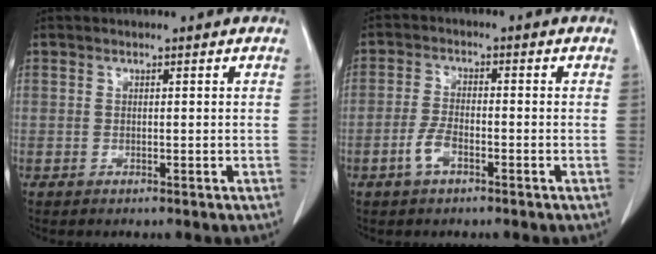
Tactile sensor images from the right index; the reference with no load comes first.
{"total": 3.7, "force": [-1.9, 1.3, 2.9], "torque": [-0.062, 0.002, -0.037]}